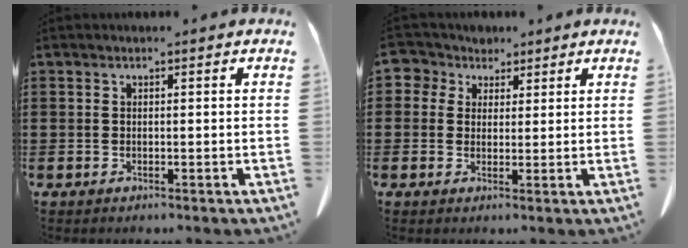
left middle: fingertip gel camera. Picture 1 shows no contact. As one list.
[{"total": 3.9, "force": [2.1, 3.2, 0.7], "torque": [-0.028, 0.004, 0.036]}]